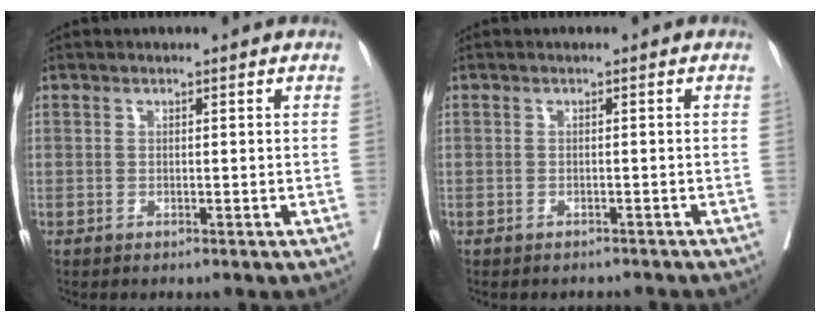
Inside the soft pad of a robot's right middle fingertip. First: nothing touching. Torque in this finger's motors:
{"motor_torque": [0.34, -0.59, 0.05, -0.01]}